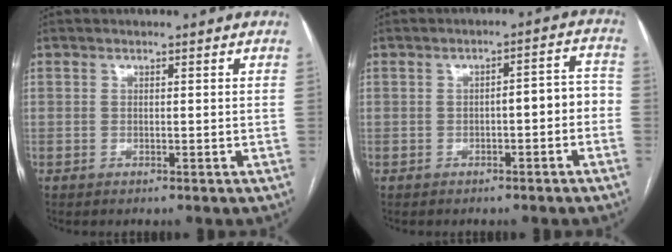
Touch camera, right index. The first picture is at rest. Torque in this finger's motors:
{"motor_torque": [0.65, -0.35, 0.33, 0.07]}